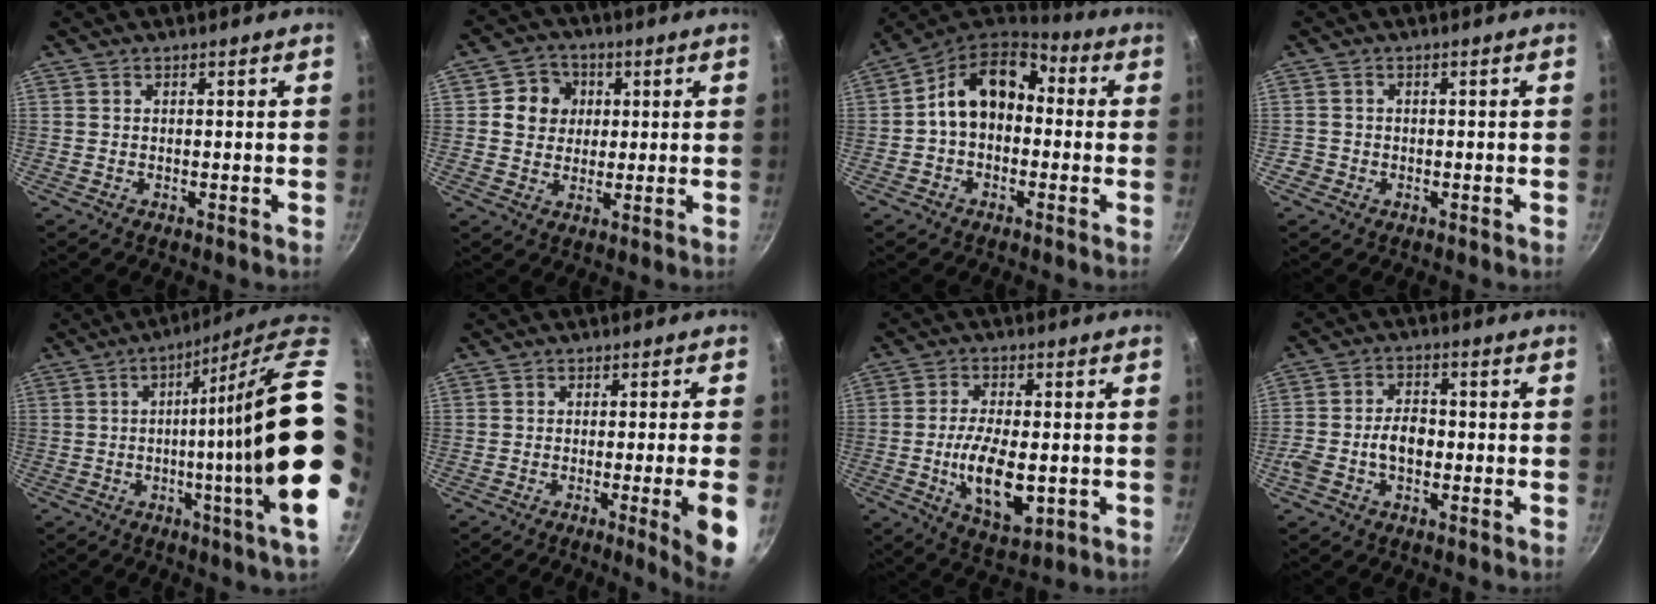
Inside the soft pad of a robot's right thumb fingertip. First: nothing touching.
{"total": 7.0, "force": [1.6, 6.4, 2.4], "torque": [0.000, 0.002, 0.017]}
{"total": 13.5, "force": [0.6, 9.7, 9.3], "torque": [-0.122, 0.044, -0.013]}
{"total": 1.6, "force": [-0.7, 1.4, 0.3], "torque": [0.001, 0.010, -0.010]}
{"total": 19.7, "force": [0.2, 0.3, 19.7], "torque": [-0.266, -0.020, -0.010]}
{"total": 8.1, "force": [-2.5, -0.3, 7.8], "torque": [-0.106, 0.005, -0.031]}
{"total": 12.1, "force": [-2.3, 5.6, 10.5], "torque": [-0.180, 0.000, -0.034]}
{"total": 6.8, "force": [-1.7, 4.4, 4.9], "torque": [-0.079, 0.029, -0.037]}